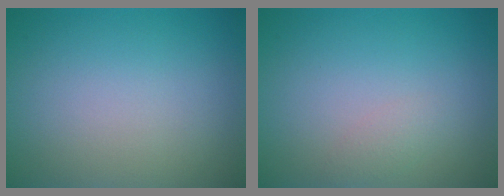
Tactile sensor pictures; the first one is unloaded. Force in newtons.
{"total": 1.0, "press": 1.0, "slide": 0.0}